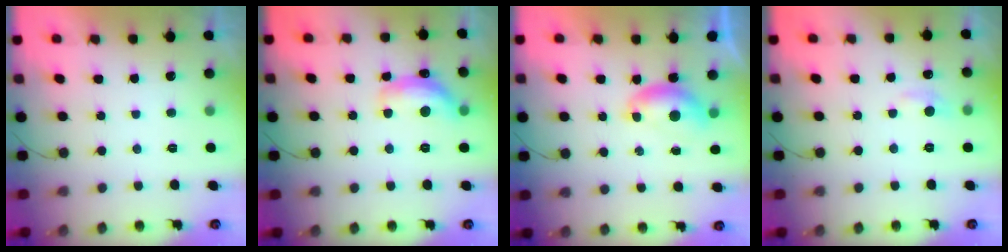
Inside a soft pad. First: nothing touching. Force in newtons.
{"total": 14.2, "press": 14.2, "slide": 1.0}
{"total": 6.8, "press": 6.7, "slide": 0.8}
{"total": 5.7, "press": 5.7, "slide": 0.8}